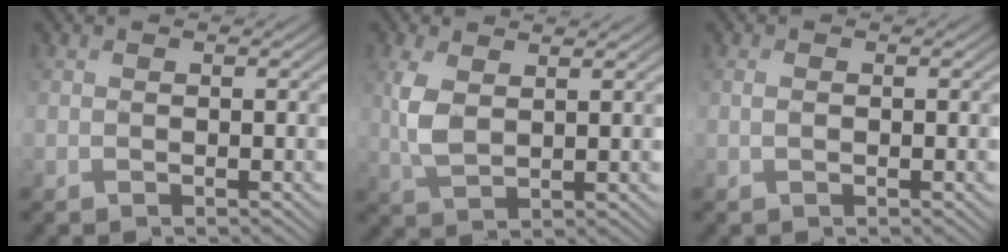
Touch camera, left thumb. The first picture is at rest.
{"total": 4.3, "force": [2.0, 1.7, 3.4], "torque": [-0.089, 0.009, 0.044]}
{"total": 0.5, "force": [0.5, -0.1, 0.2], "torque": [-0.005, 0.004, 0.008]}